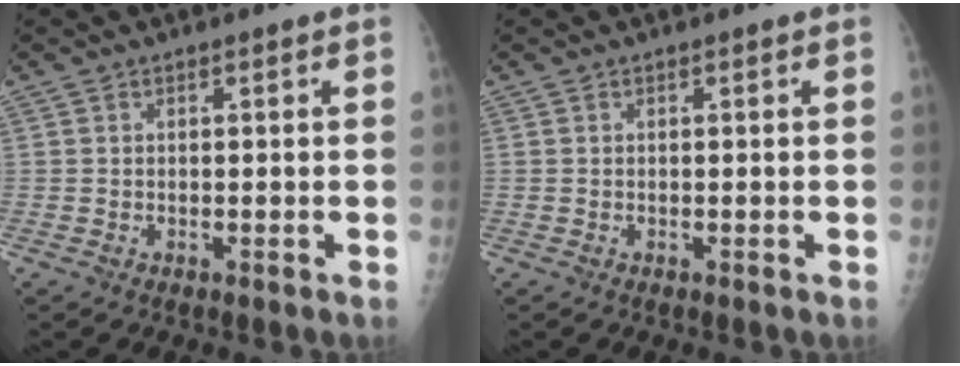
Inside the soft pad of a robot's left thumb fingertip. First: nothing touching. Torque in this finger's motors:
{"motor_torque": [0.00, 0.00, -0.04, -0.04, 0.00]}